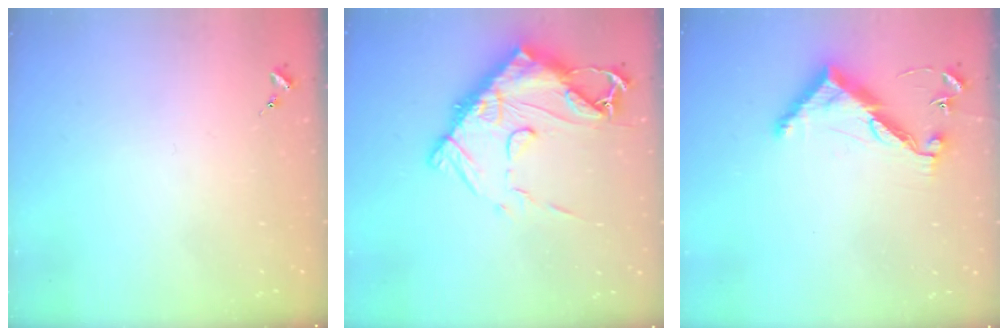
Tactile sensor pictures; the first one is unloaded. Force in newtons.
{"total": 19.3, "press": 19.2, "slide": 1.9}
{"total": 10.2, "press": 10.2, "slide": 0.4}